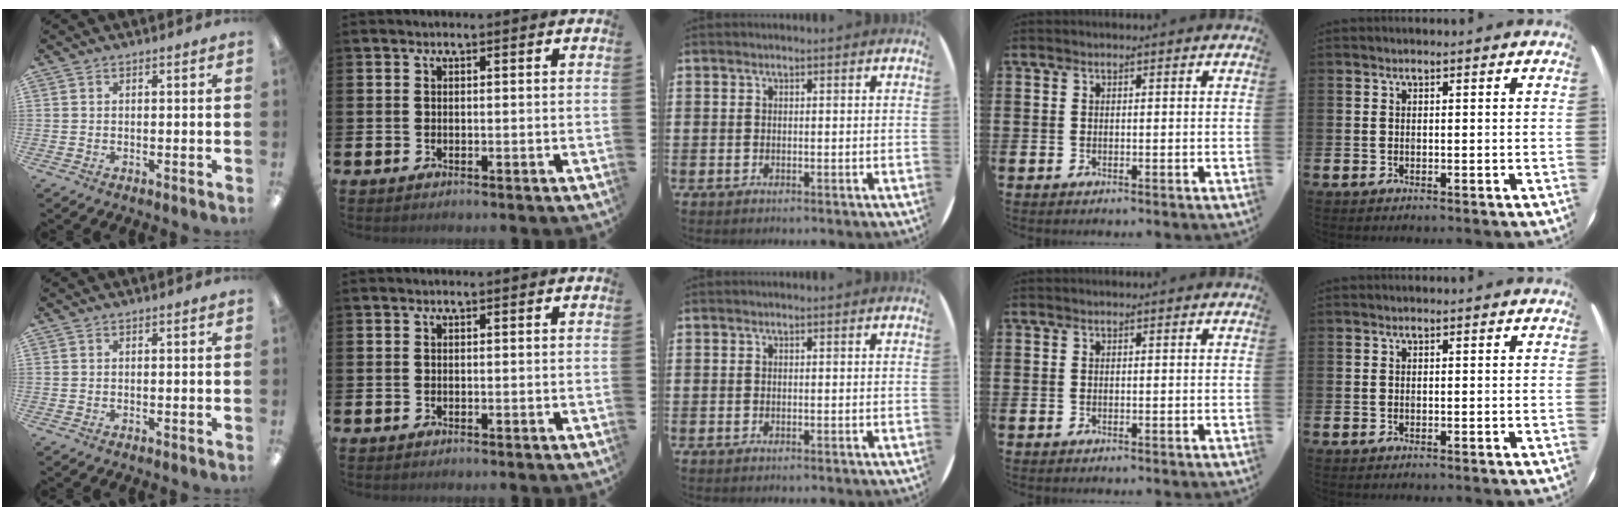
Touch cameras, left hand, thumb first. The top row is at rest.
{}